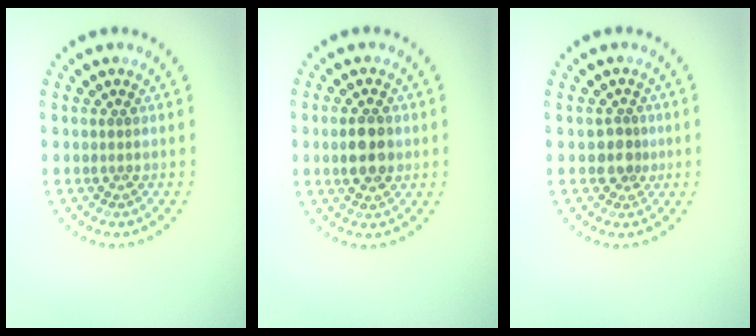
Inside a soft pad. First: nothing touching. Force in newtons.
{"total": 3.6, "press": 3.6, "slide": 0.1}
{"total": 2.0, "press": 1.7, "slide": 1.2}